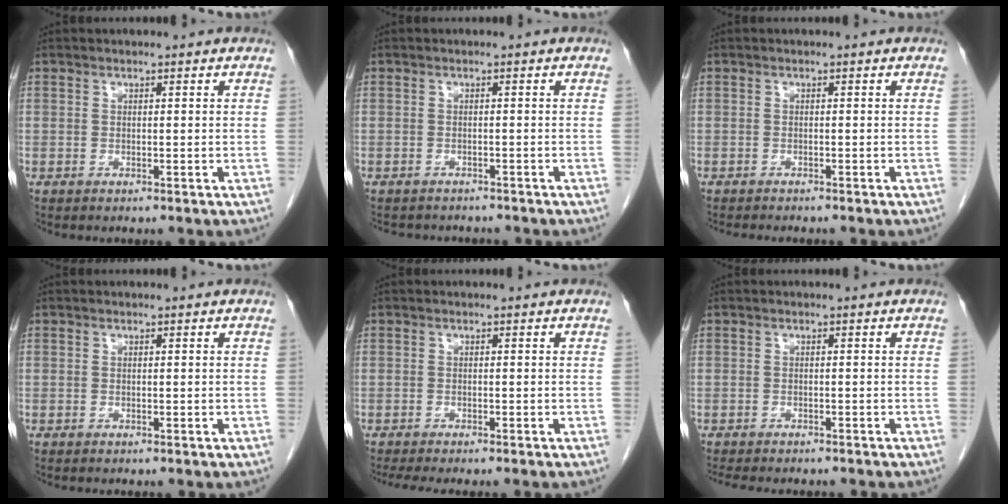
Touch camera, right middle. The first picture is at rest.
{"total": 5.9, "force": [-5.4, 2.0, 1.4], "torque": [-0.020, 0.001, -0.065]}
{"total": 4.0, "force": [-3.5, 0.5, 1.8], "torque": [-0.026, -0.009, -0.043]}
{"total": 0.0}
{"total": 5.1, "force": [-4.3, 0.4, 2.6], "torque": [-0.031, -0.012, -0.064]}
{"total": 7.9, "force": [-7.0, 1.9, 3.3], "torque": [-0.044, -0.006, -0.092]}